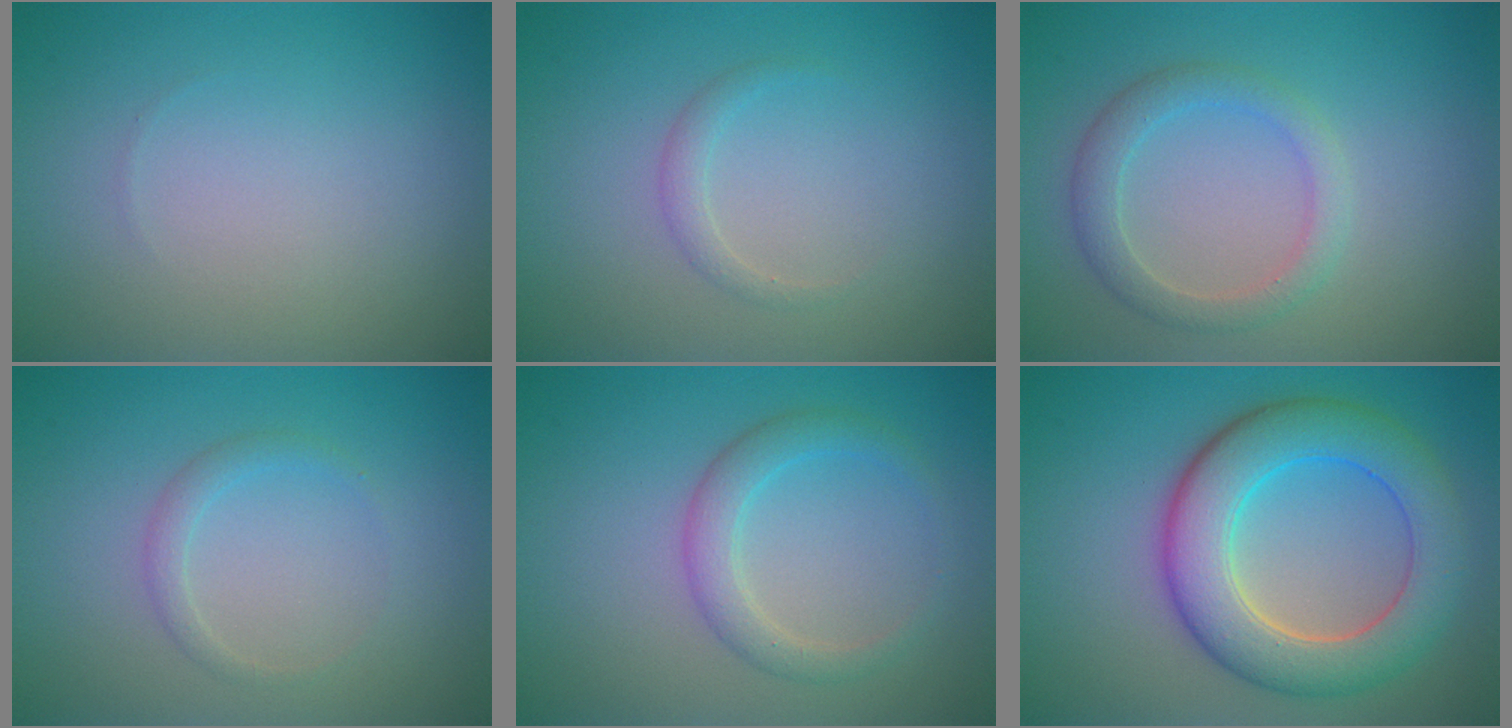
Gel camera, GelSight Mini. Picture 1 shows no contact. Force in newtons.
{"total": 1.1, "press": 1.1, "slide": 0.0}
{"total": 2.8, "press": 2.8, "slide": 0.1}
{"total": 1.3, "press": 1.3, "slide": 0.0}
{"total": 2.6, "press": 2.6, "slide": 0.1}
{"total": 7.8, "press": 7.8, "slide": 0.4}